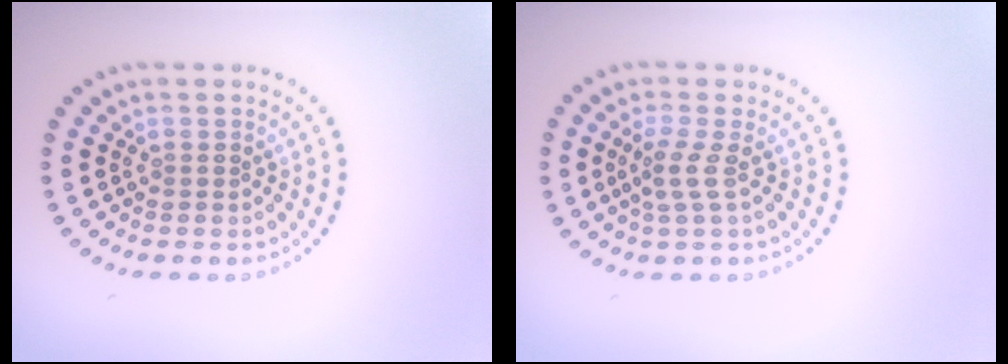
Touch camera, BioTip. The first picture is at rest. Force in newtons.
{"total": 2.0, "press": 1.3, "slide": 1.5}